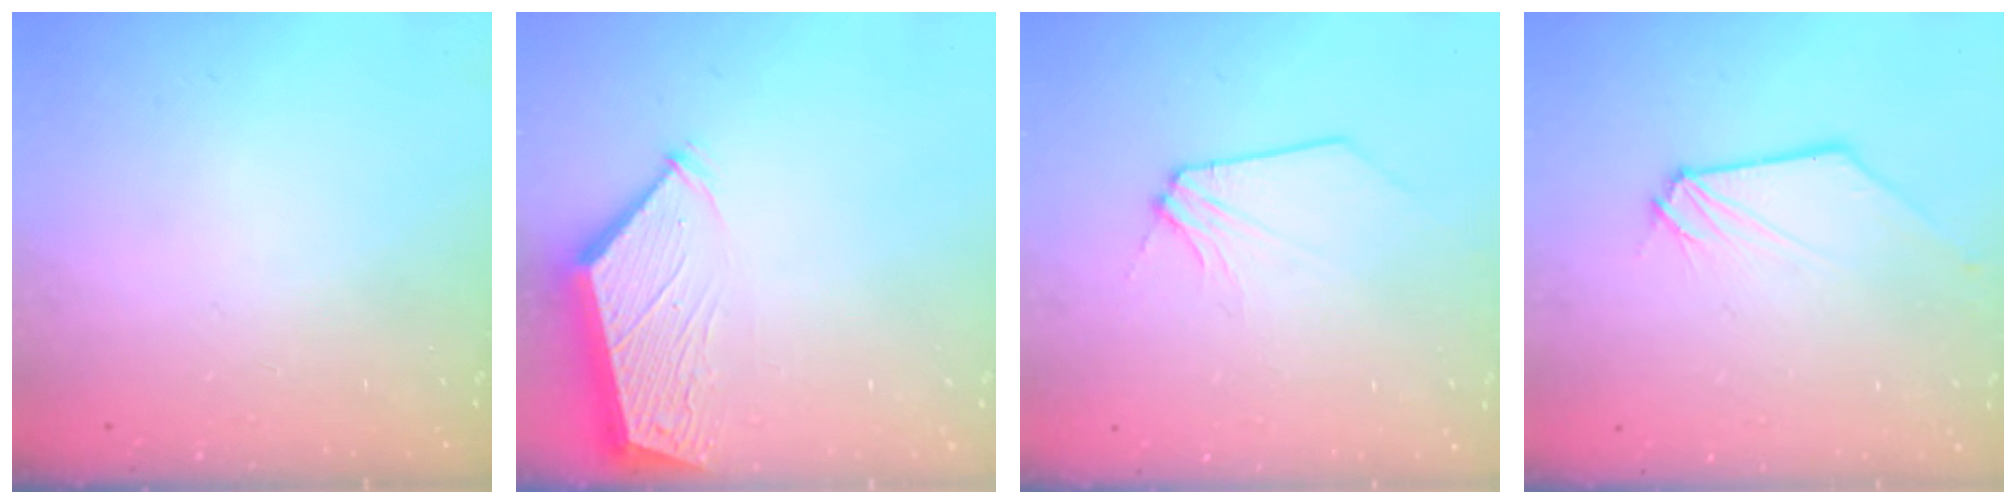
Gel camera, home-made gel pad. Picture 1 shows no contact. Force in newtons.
{"total": 3.8, "press": 3.8, "slide": 0.7}
{"total": 2.3, "press": 2.2, "slide": 0.5}
{"total": 1.1, "press": 1.1, "slide": 0.1}